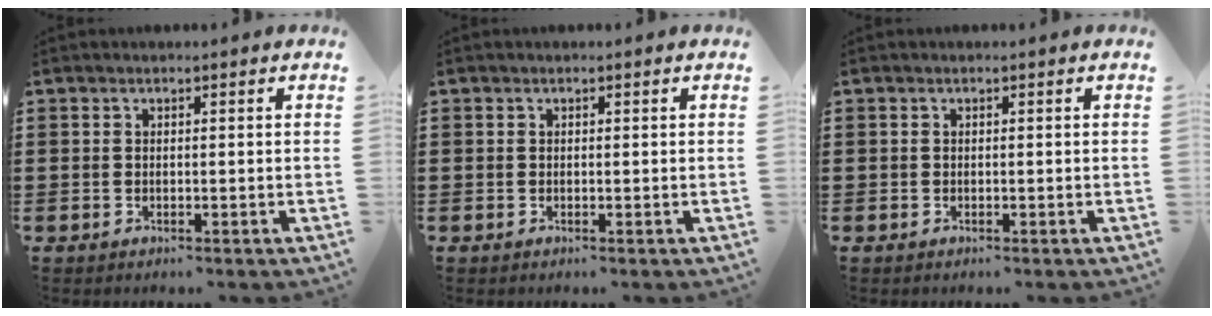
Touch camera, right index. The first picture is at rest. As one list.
[{"total": 0.0}, {"total": 0.0}]